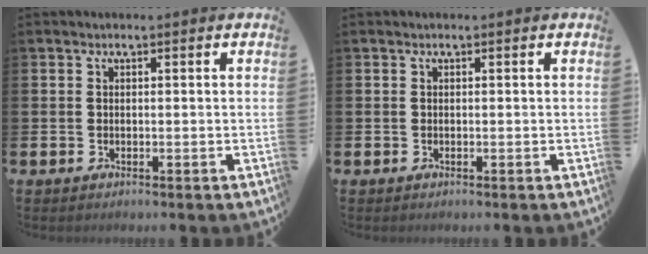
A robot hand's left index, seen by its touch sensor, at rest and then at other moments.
{"total": 0.0}